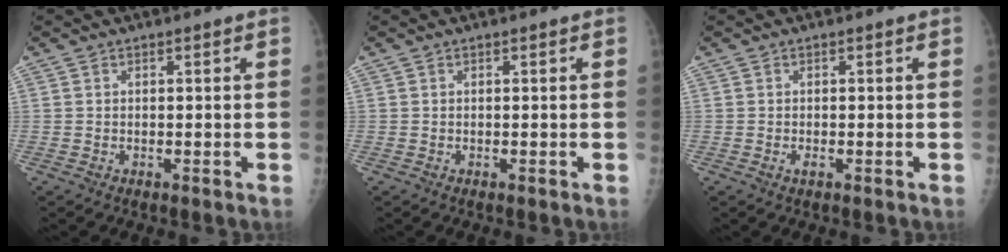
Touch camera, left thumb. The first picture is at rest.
{"total": 0.0}
{"total": 1.0, "force": [-0.3, 0.5, 0.8], "torque": [-0.015, 0.000, -0.007]}